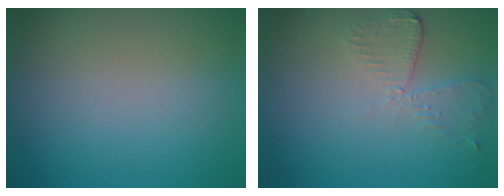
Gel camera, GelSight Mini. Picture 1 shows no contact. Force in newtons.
{"total": 2.9, "press": 2.6, "slide": 1.3}